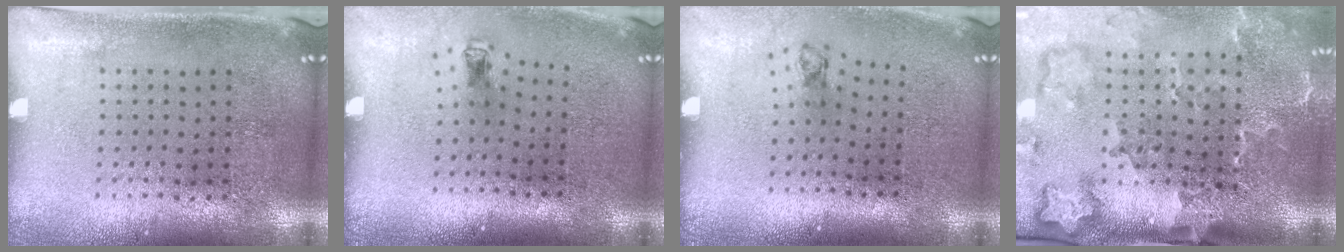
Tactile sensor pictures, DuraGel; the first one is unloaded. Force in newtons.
{"total": 0.6, "press": 0.3, "slide": 0.6}
{"total": 0.7, "press": 0.3, "slide": 0.6}
{"total": 3.5, "press": 2.5, "slide": 2.5}